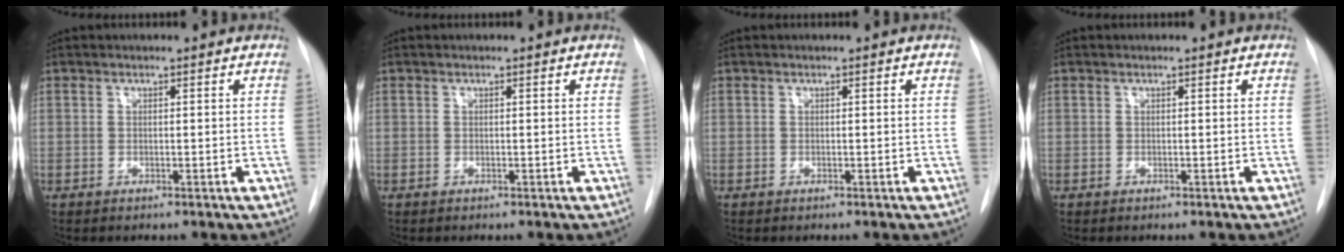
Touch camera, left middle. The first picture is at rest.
{"total": 0.0}
{"total": 0.0}
{"total": 0.0}